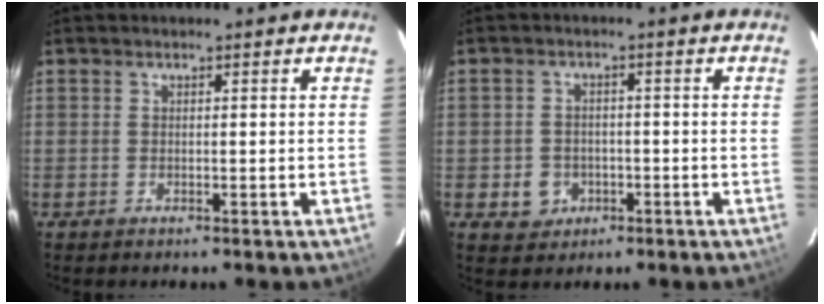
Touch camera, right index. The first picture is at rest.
{"total": 4.8, "force": [-1.7, 4.4, 1.2], "torque": [-0.035, 0.010, -0.017]}